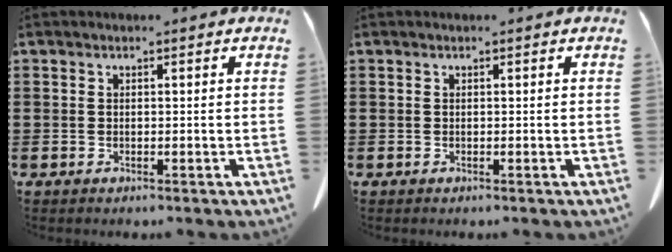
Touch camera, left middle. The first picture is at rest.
{"total": 0.0}